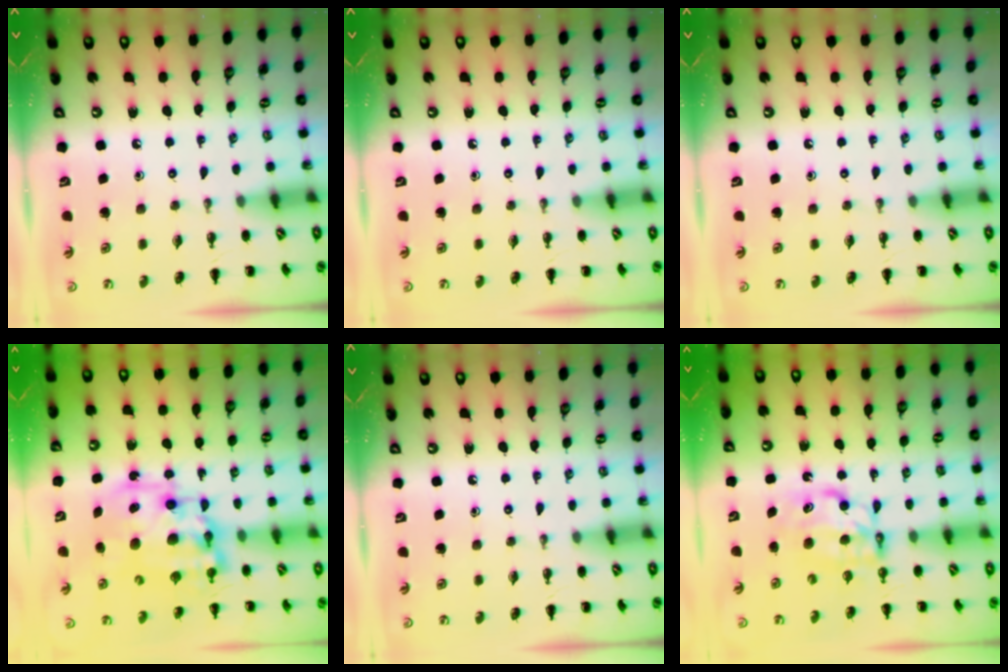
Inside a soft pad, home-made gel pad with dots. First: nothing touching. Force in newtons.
{"total": 0.0}
{"total": 0.0}
{"total": 13.2, "press": 12.9, "slide": 2.8}
{"total": 0.0}
{"total": 6.6, "press": 6.6, "slide": 0.5}